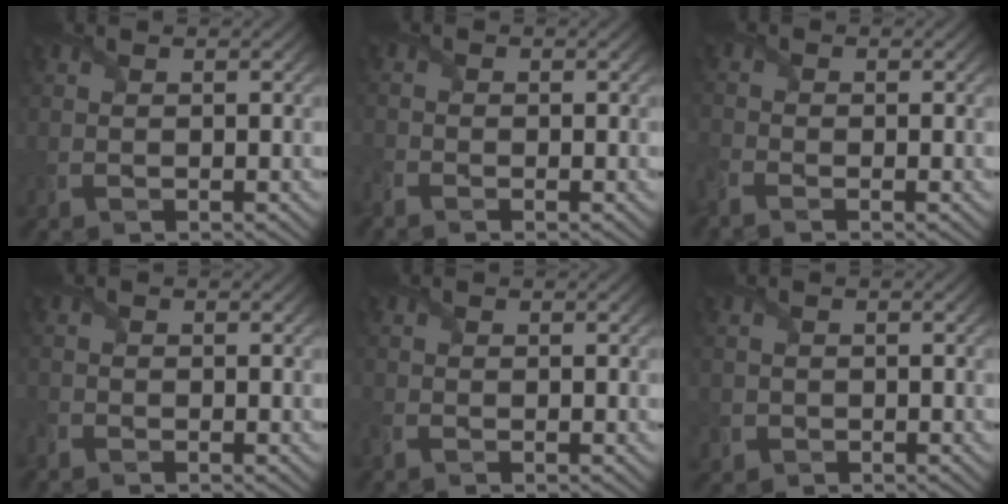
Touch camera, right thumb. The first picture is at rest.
{"total": 1.8, "force": [-1.6, 0.6, 0.5], "torque": [-0.019, -0.013, -0.042]}
{"total": 2.5, "force": [-2.1, 0.9, 1.1], "torque": [-0.036, -0.014, -0.056]}
{"total": 1.4, "force": [-1.3, 0.5, 0.2], "torque": [-0.012, -0.010, -0.035]}
{"total": 1.4, "force": [-1.1, 0.6, 0.6], "torque": [-0.022, -0.009, -0.028]}
{"total": 1.7, "force": [-0.8, 1.5, 0.2], "torque": [0.001, -0.007, -0.016]}